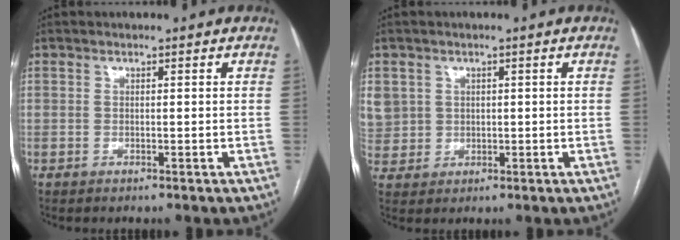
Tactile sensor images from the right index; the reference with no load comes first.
{"total": 6.8, "force": [1.8, 6.4, 1.4], "torque": [-0.051, 0.017, 0.053]}